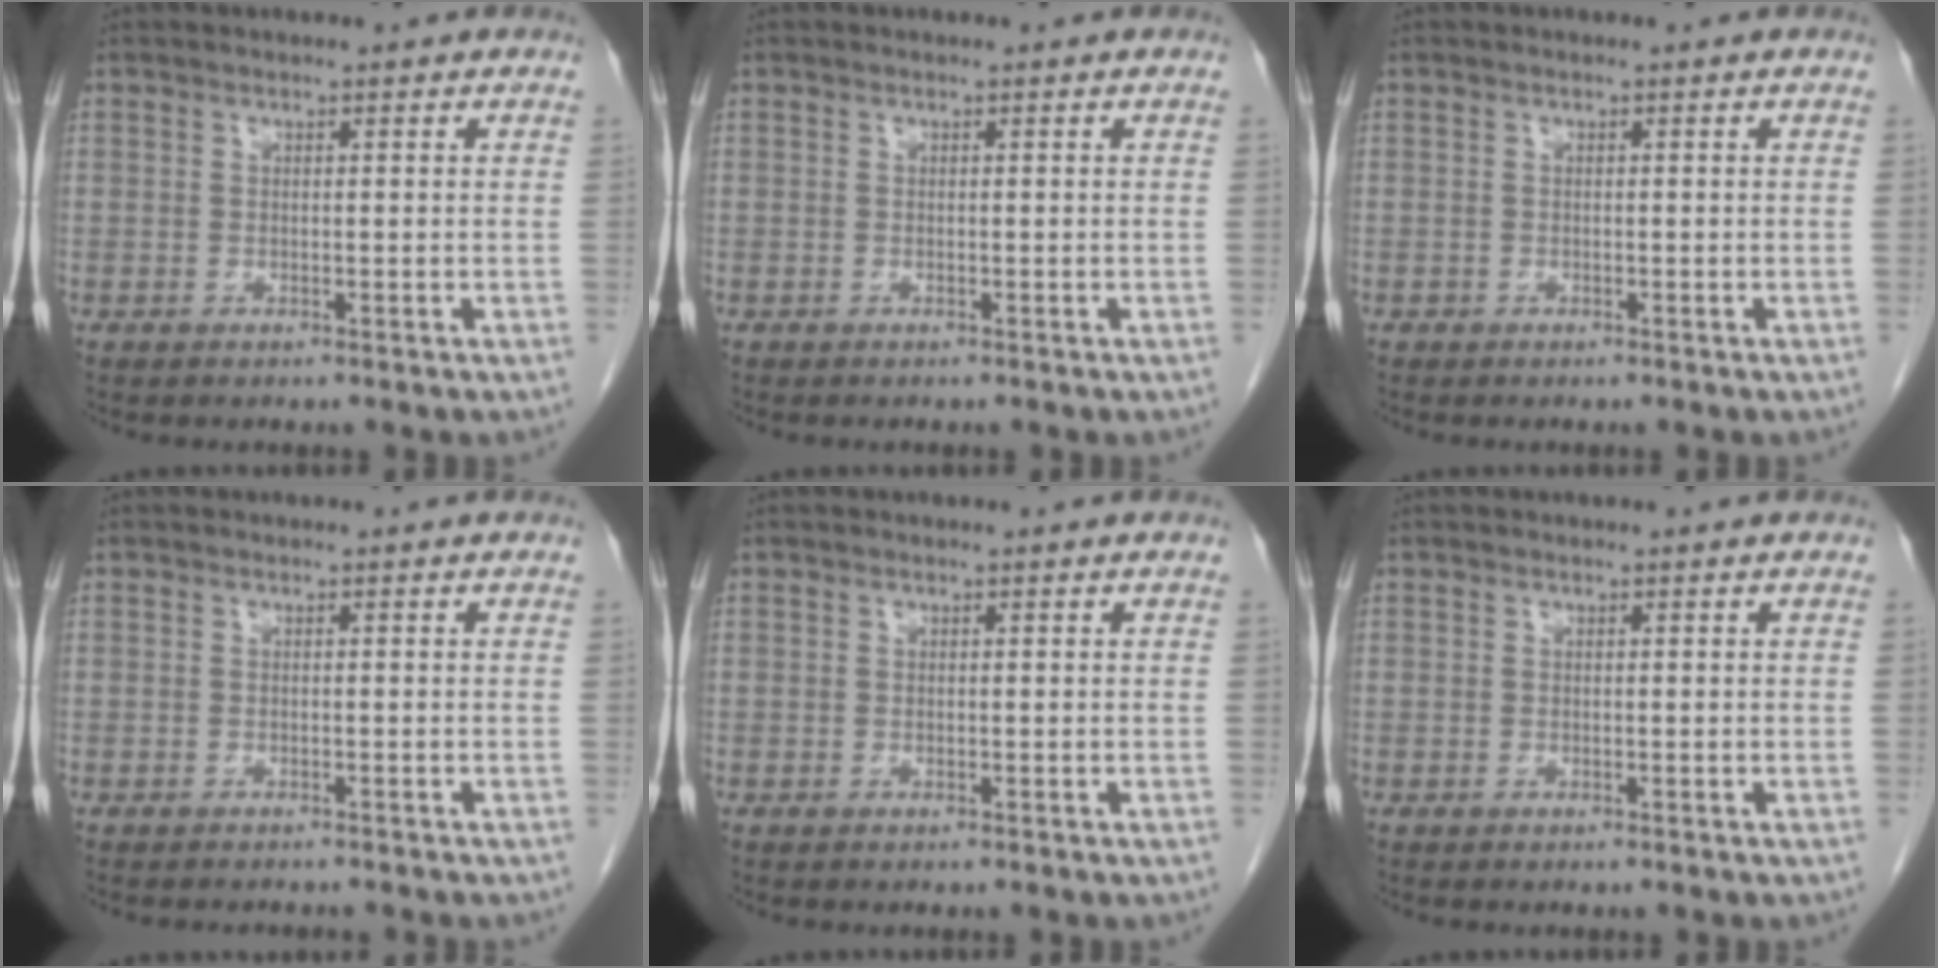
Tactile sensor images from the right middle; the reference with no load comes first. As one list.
[{"total": 0.0}, {"total": 0.0}, {"total": 3.0, "force": [-2.8, 0.4, 0.9], "torque": [-0.008, -0.004, -0.034]}, {"total": 0.0}, {"total": 0.0}]